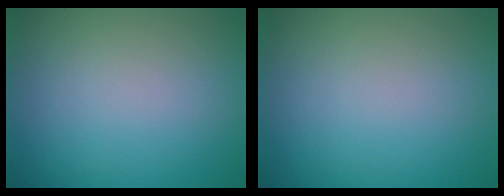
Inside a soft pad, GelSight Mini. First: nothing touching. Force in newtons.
{"total": 0.0}